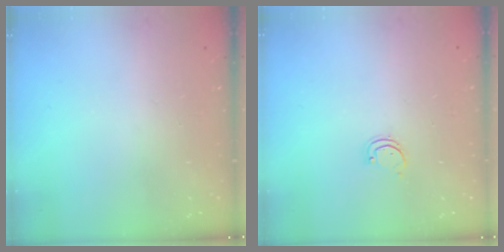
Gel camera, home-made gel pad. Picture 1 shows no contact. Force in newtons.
{"total": 1.7, "press": 1.7, "slide": 0.3}